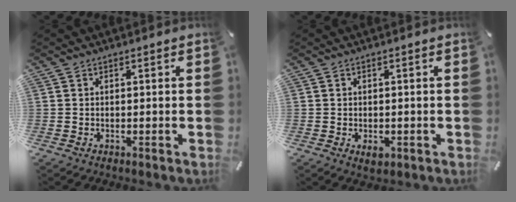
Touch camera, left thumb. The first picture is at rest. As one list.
[{"total": 2.1, "force": [-0.8, 1.4, 1.3], "torque": [-0.031, 0.000, -0.015]}]